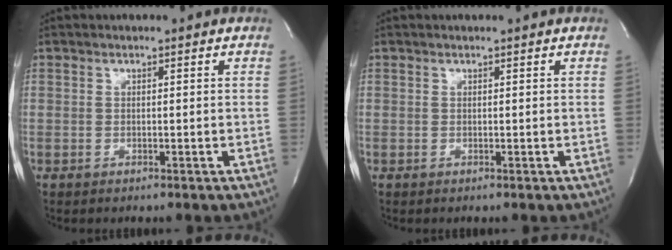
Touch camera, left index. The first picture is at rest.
{"total": 0.0}